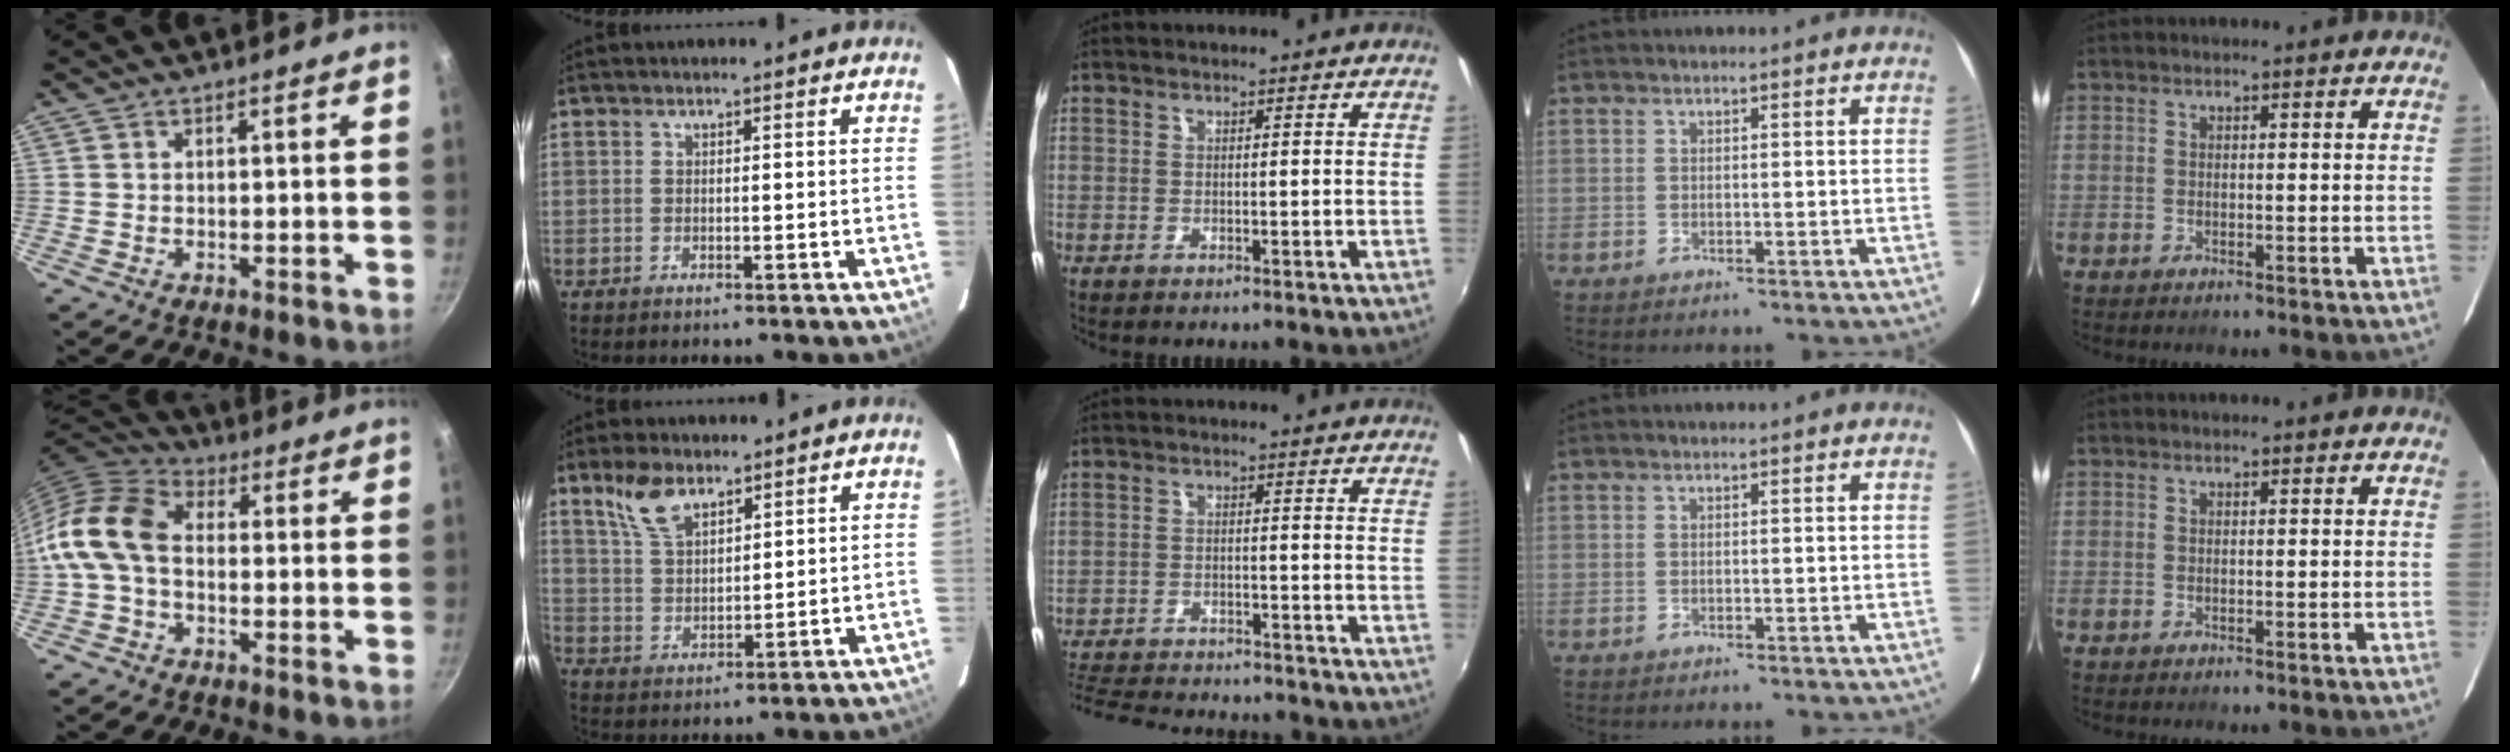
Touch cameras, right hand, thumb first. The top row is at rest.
{"thumb": {"total": 12.9, "force": [-0.8, 9.0, 9.2], "torque": [-0.165, 0.035, -0.038]}, "index": {"total": 7.6, "force": [5.2, 3.5, 4.3], "torque": [-0.083, 0.012, 0.109]}, "middle": {"total": 15.2, "force": [-13.5, 4.1, 5.8], "torque": [-0.137, -0.010, -0.203]}}